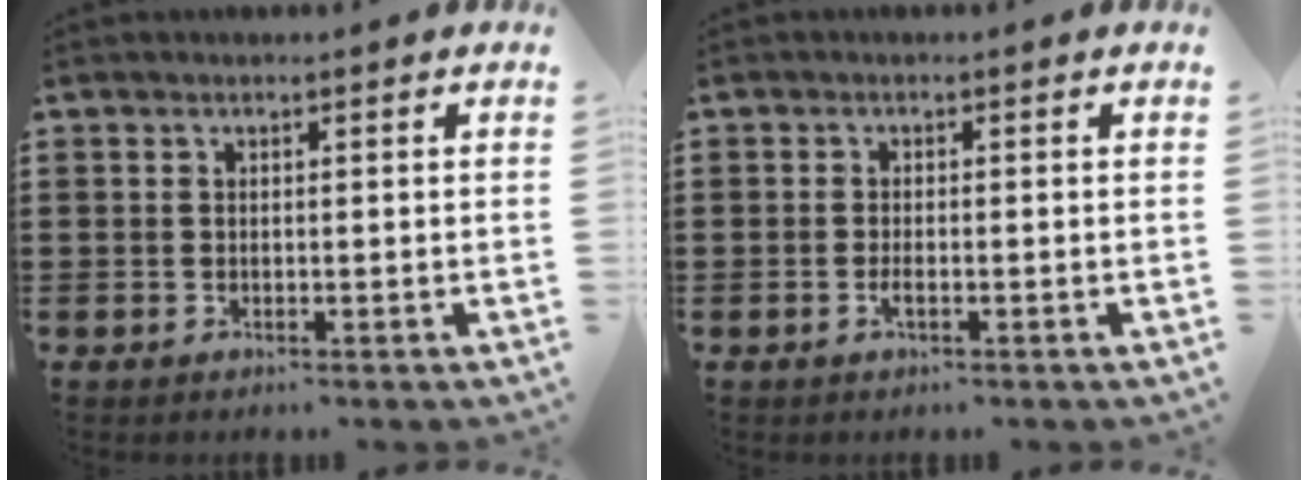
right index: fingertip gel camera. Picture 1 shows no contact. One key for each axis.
{"total": 1.3, "fx": -0.5, "fy": 0.1, "fz": 1.2, "tx": -0.025, "ty": -0.008, "tz": -0.007}